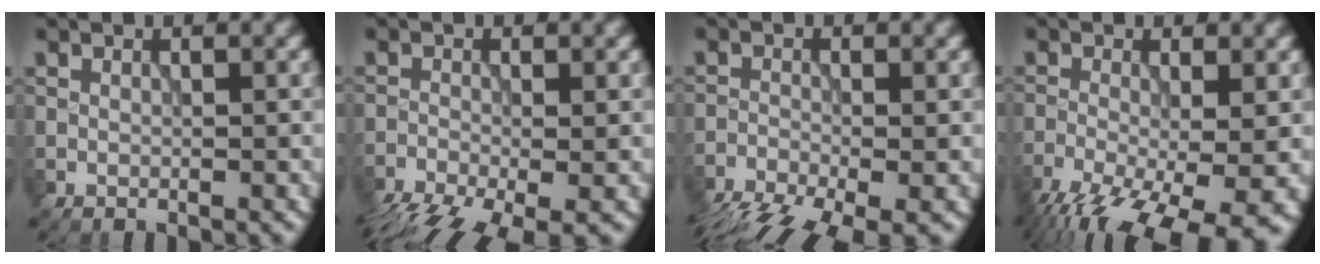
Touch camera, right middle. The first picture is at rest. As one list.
[{"total": 7.8, "force": [-5.7, 2.5, 4.8], "torque": [-0.103, -0.039, -0.095]}, {"total": 8.5, "force": [-6.7, 2.6, 4.6], "torque": [-0.091, -0.037, -0.111]}, {"total": 13.0, "force": [-7.9, 5.0, 9.1], "torque": [-0.159, -0.047, -0.104]}]